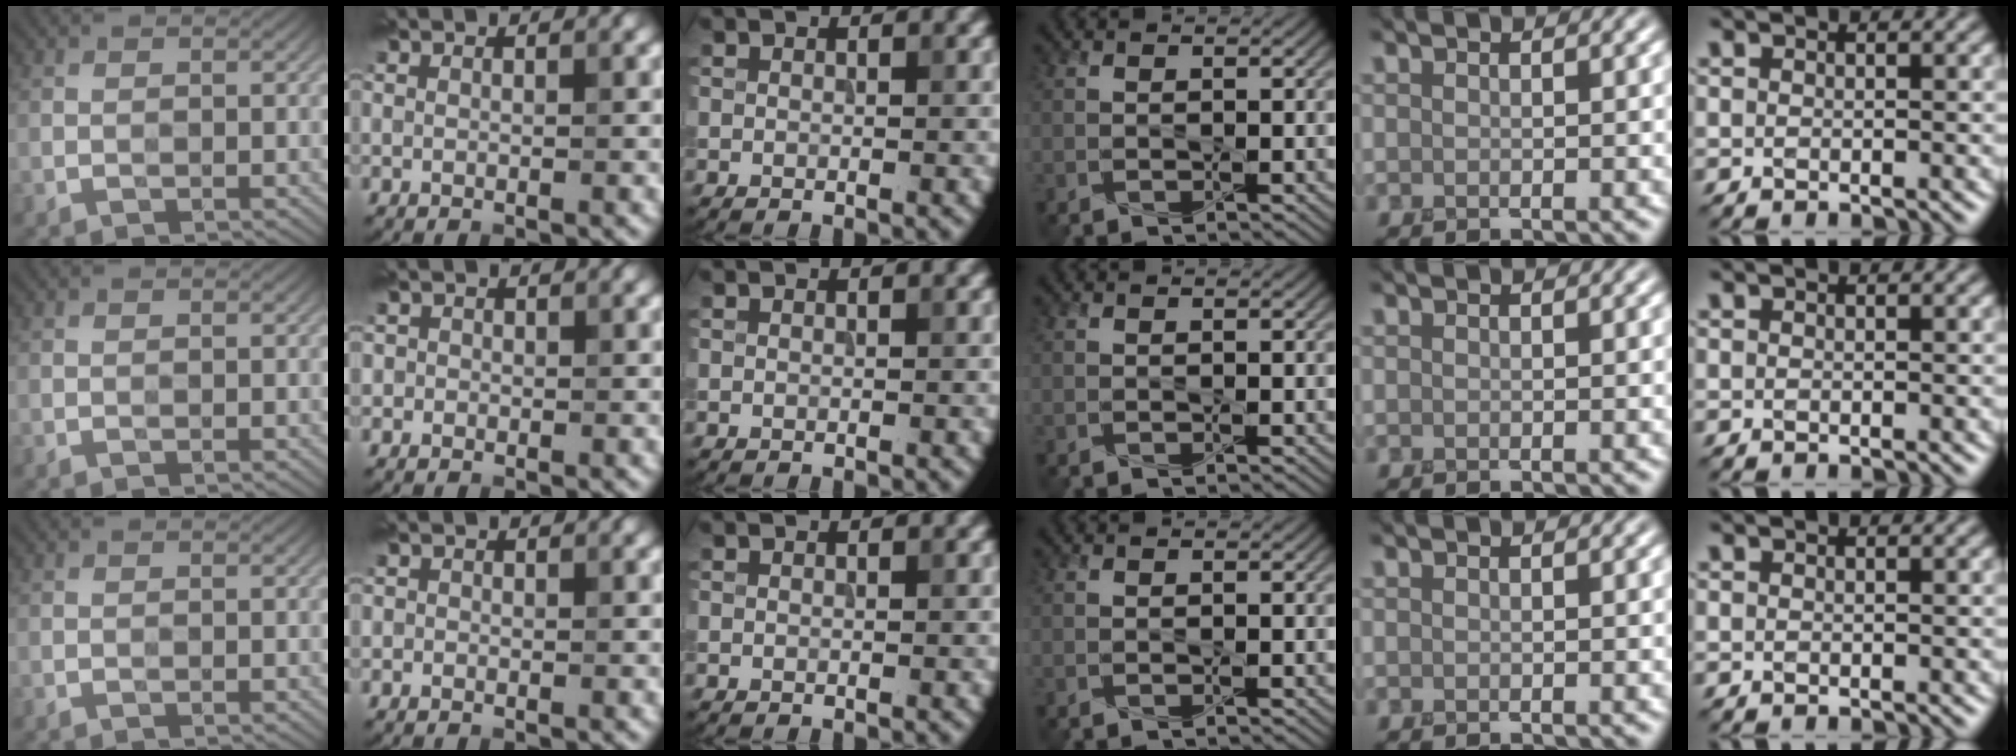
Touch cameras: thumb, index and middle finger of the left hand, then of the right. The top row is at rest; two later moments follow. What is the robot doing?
{"motion": "press", "object": "sticky note"}